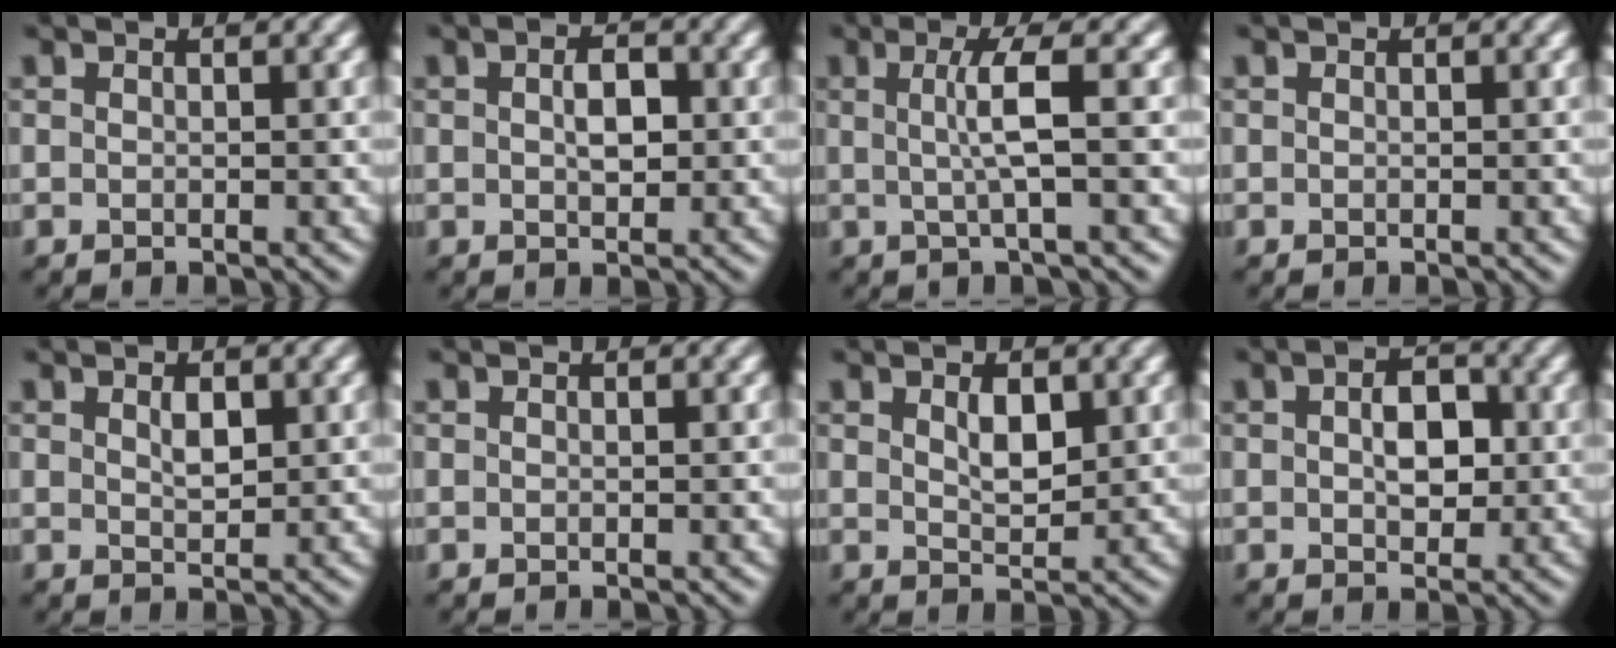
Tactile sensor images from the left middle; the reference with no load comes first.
{"total": 2.4, "force": [0.3, 1.3, 2.0], "torque": [-0.038, 0.004, 0.003]}
{"total": 3.5, "force": [0.2, 0.5, 3.4], "torque": [-0.065, 0.002, 0.000]}
{"total": 0.0}
{"total": 1.6, "force": [0.7, 0.7, 1.3], "torque": [-0.024, 0.000, 0.014]}
{"total": 0.0}
{"total": 2.4, "force": [1.0, 1.1, 1.9], "torque": [-0.034, -0.002, 0.019]}
{"total": 3.6, "force": [0.3, 2.2, 2.9], "torque": [-0.048, 0.004, 0.002]}